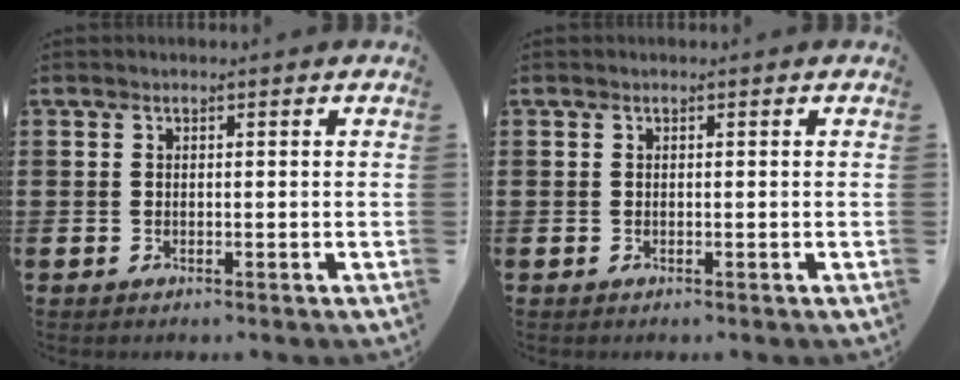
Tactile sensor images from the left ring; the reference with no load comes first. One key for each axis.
{"total": 0.0}